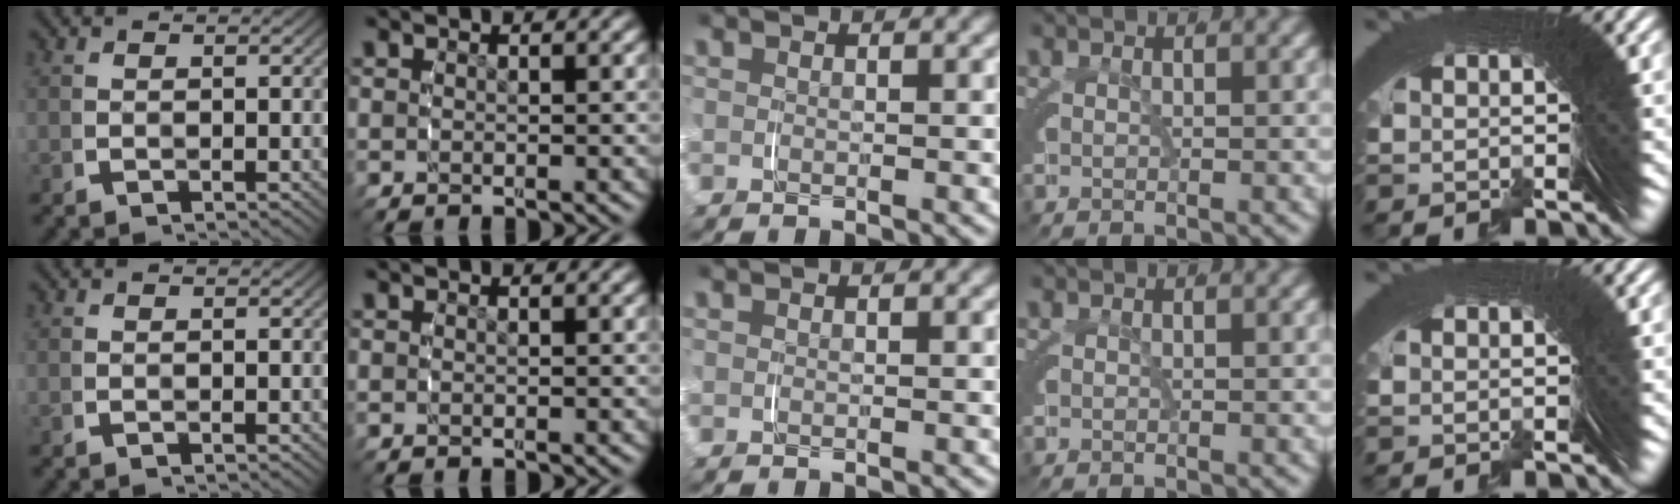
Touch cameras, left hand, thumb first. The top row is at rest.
{"little": {"total": 1.0, "force": [0.2, -0.4, -0.9], "torque": [0.016, 0.005, 0.003]}}